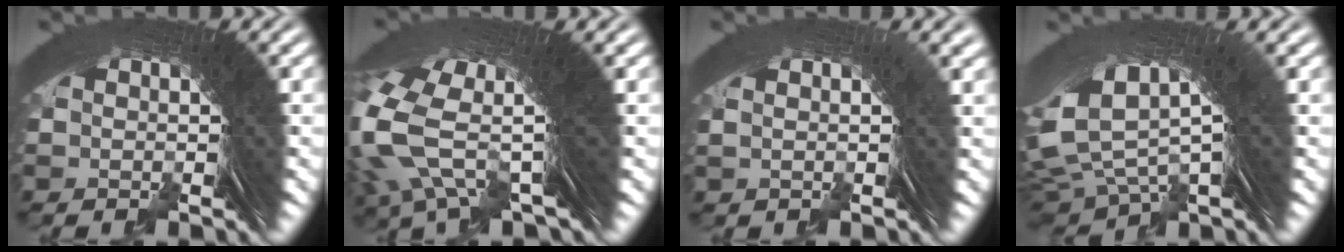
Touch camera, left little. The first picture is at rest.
{"total": 11.2, "force": [1.9, 6.1, 9.2], "torque": [-0.194, -0.006, 0.026]}
{"total": 1.9, "force": [0.8, 0.2, 1.7], "torque": [-0.001, 0.018, 0.007]}
{"total": 10.2, "force": [1.8, 6.8, 7.4], "torque": [-0.156, -0.014, 0.037]}